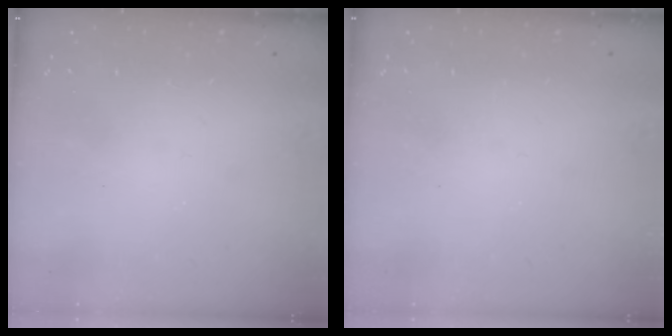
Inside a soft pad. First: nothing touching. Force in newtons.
{"total": 0.0}